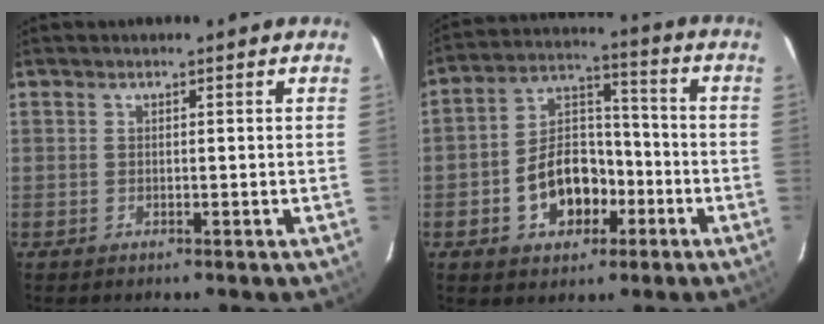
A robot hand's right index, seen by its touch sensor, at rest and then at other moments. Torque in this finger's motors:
{"motor_torque": [1.05, -0.93, 0.36, 0.07]}